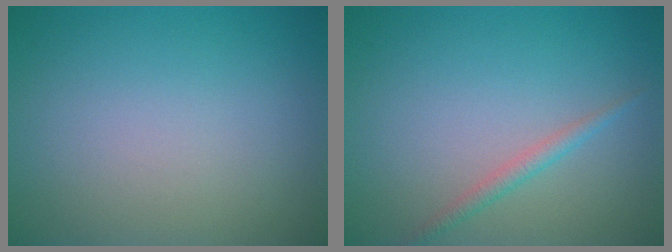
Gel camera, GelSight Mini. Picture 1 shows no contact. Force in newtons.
{"total": 1.3, "press": 1.3, "slide": 0.0}